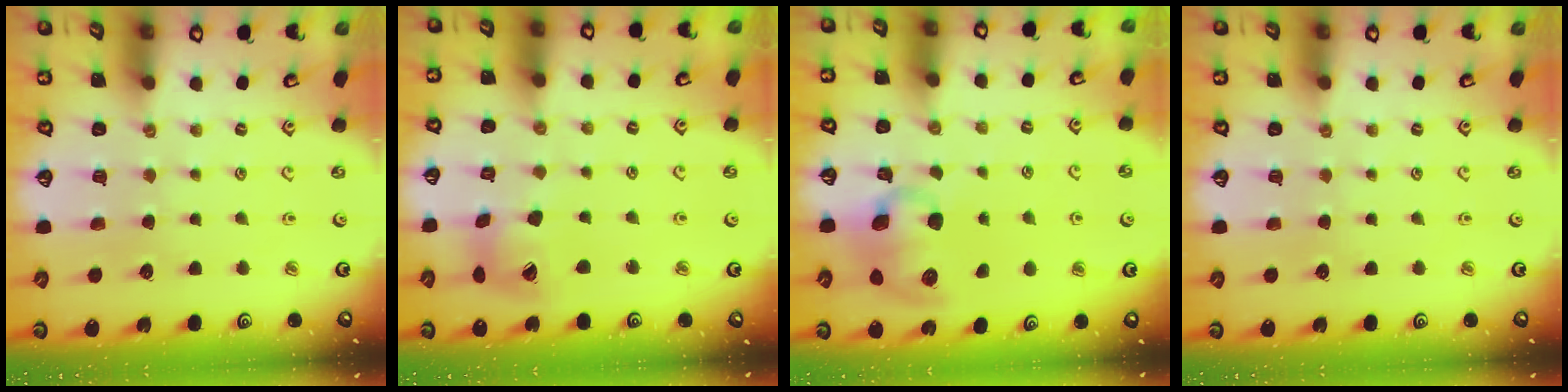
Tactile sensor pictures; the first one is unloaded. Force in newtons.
{"total": 13.4, "press": 13.3, "slide": 1.8}
{"total": 10.9, "press": 10.8, "slide": 1.4}
{"total": 0.0}